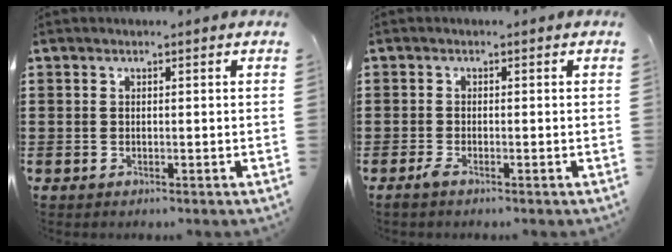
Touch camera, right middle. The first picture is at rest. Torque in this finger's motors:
{"motor_torque": [1.27, 0.53, 0.13, 0.04]}